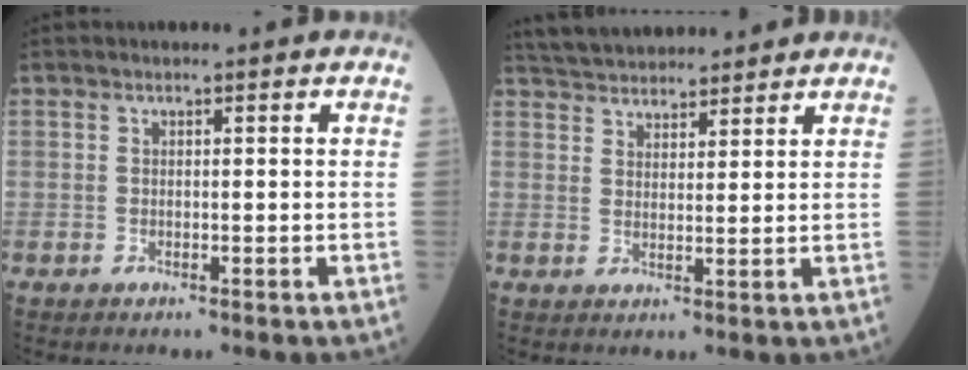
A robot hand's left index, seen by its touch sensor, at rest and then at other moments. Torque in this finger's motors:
{"motor_torque": [0.02, -0.74, 0.19, 0.09]}